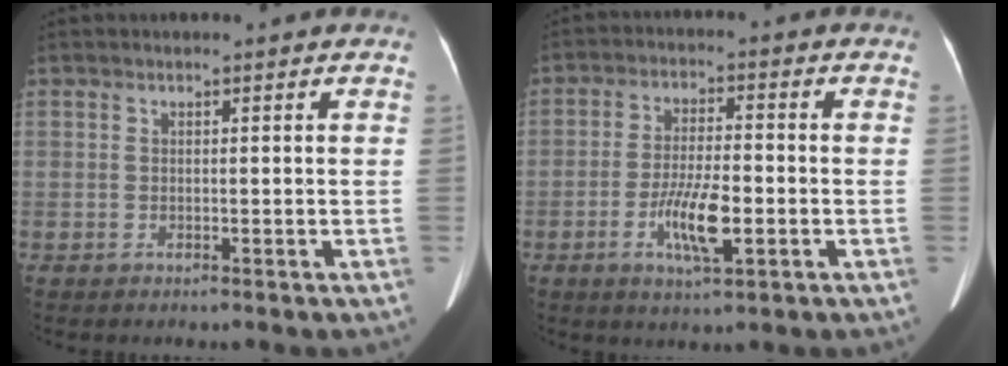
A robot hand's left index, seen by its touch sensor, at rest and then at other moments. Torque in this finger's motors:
{"motor_torque": [0.54, 0.39, 0.20, 0.07]}